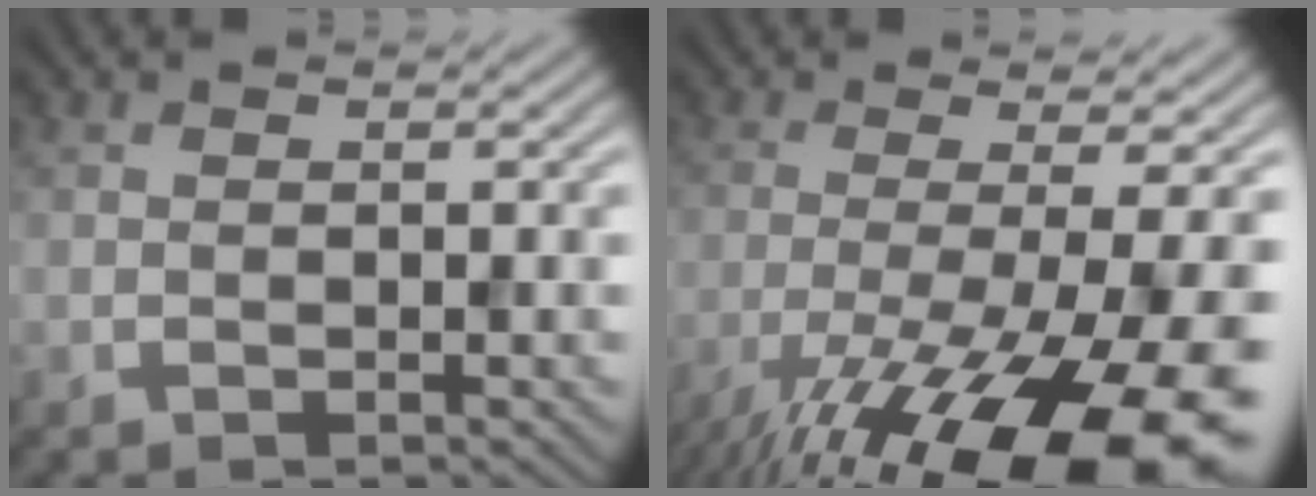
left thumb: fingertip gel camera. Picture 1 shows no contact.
{"total": 17.4, "force": [-8.5, 4.1, 14.6], "torque": [-0.229, -0.015, -0.138]}